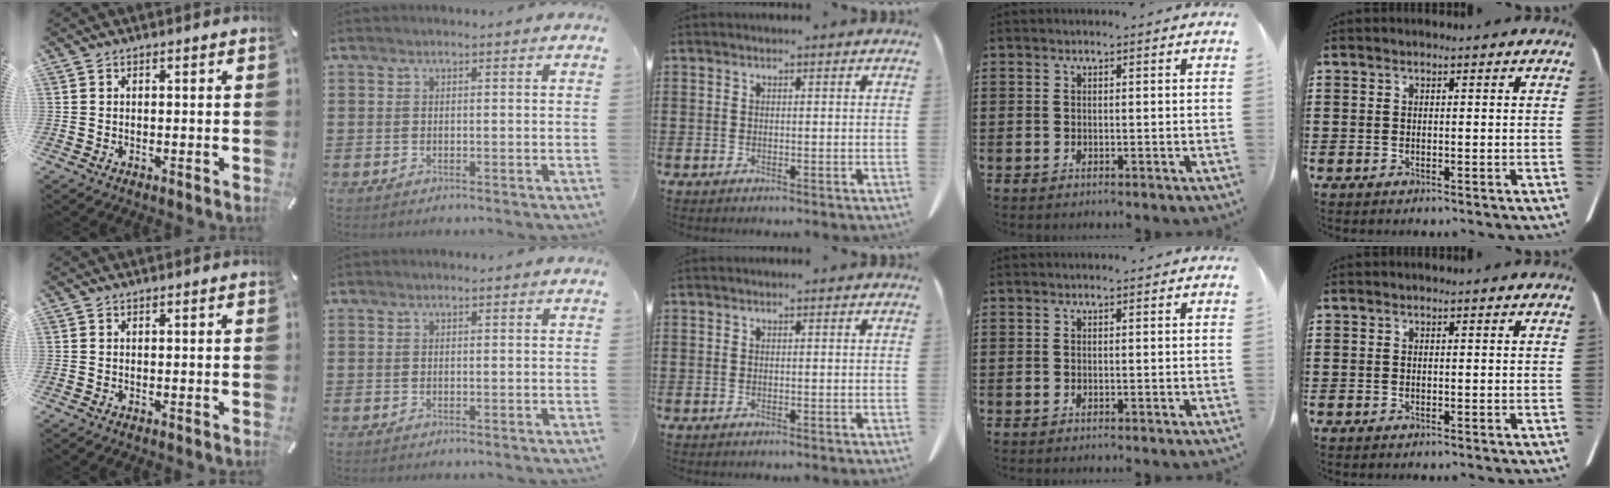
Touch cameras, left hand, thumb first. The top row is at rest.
{}